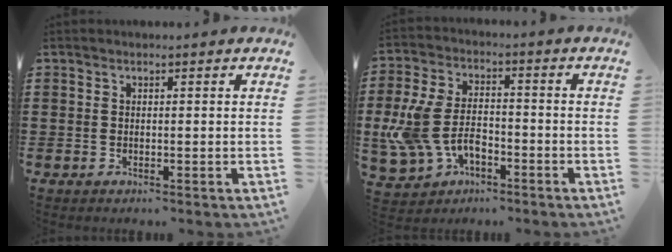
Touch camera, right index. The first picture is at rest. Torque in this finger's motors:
{"motor_torque": [1.85, -0.29, 0.48, 0.21]}